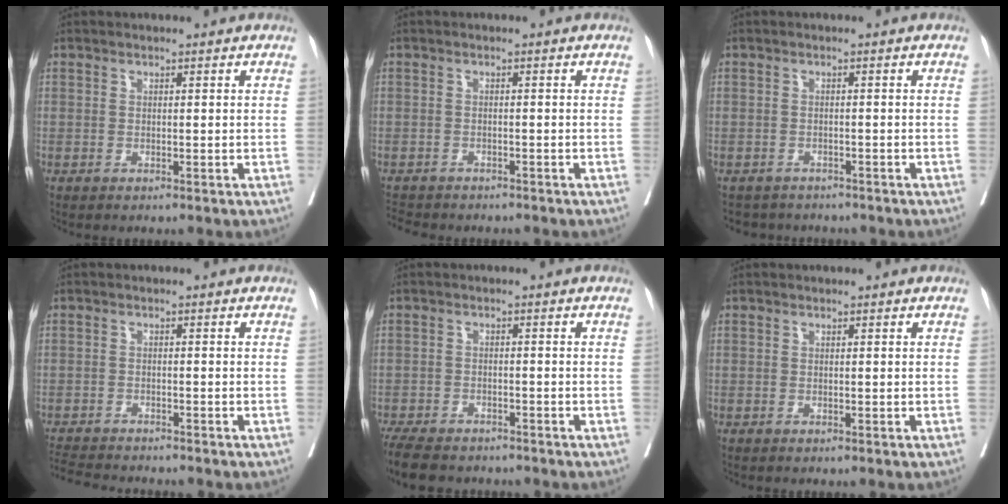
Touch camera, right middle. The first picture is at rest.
{"total": 5.3, "force": [-4.7, 1.9, 1.5], "torque": [-0.027, -0.006, -0.068]}
{"total": 4.0, "force": [-3.7, 1.5, -0.1], "torque": [0.003, 0.000, -0.051]}
{"total": 7.4, "force": [-7.0, 0.7, 2.3], "torque": [-0.035, -0.012, -0.111]}
{"total": 9.7, "force": [-8.2, 3.4, 4.1], "torque": [-0.078, -0.012, -0.123]}
{"total": 0.0}